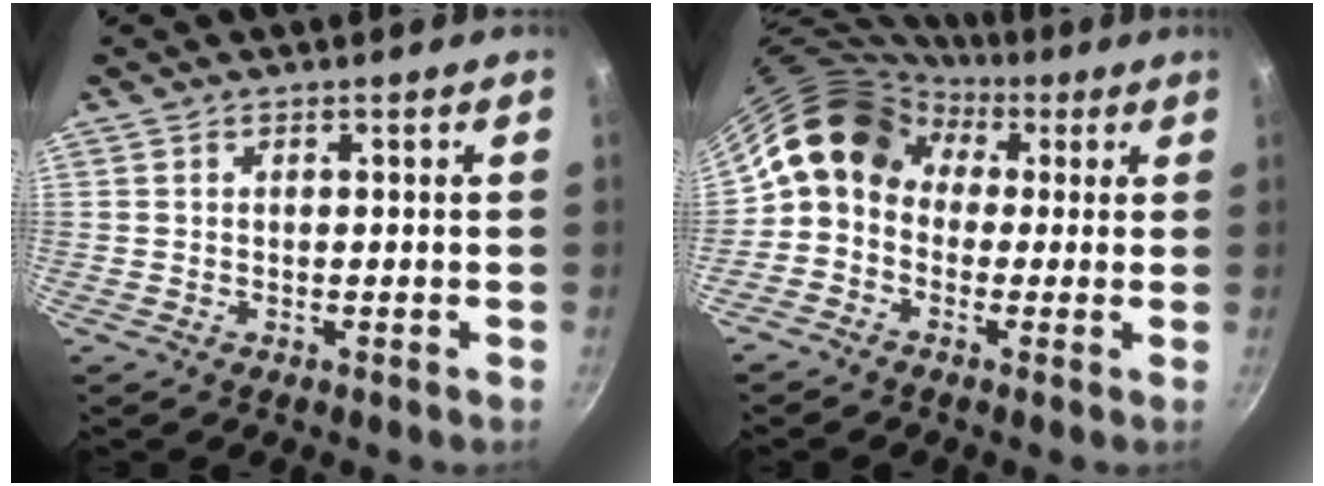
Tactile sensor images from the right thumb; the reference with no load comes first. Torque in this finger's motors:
{"motor_torque": [0.99, 2.73, 0.94, -1.10, 0.15]}